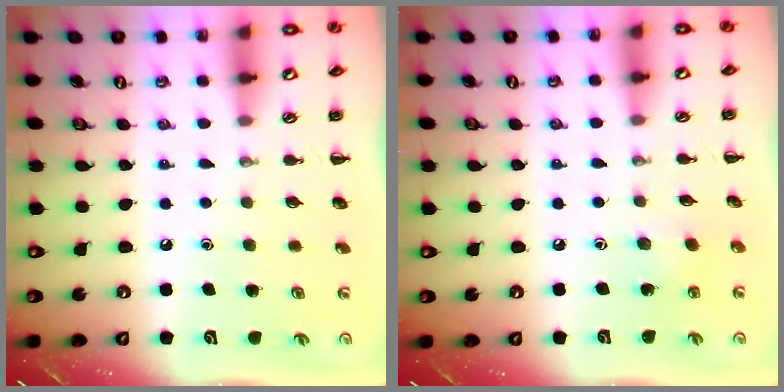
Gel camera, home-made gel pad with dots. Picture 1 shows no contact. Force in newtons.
{"total": 3.7, "press": 3.5, "slide": 1.2}